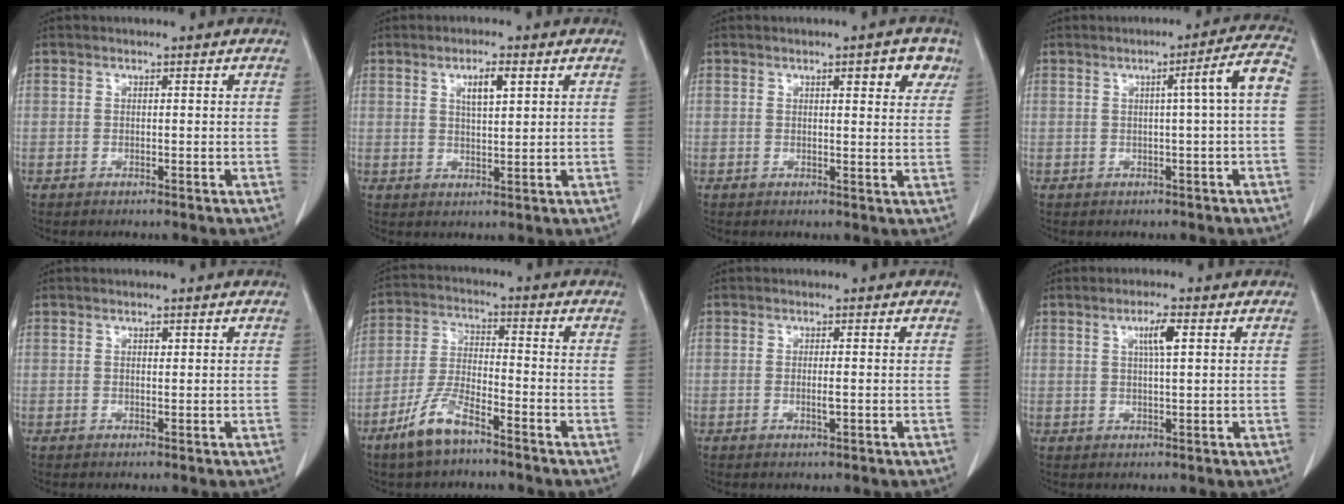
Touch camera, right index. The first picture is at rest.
{"total": 4.1, "force": [1.8, 0.9, 3.5], "torque": [-0.063, 0.000, 0.033]}
{"total": 4.6, "force": [2.5, 1.2, 3.6], "torque": [-0.042, 0.002, 0.029]}
{"total": 5.6, "force": [0.1, -0.8, 5.5], "torque": [-0.075, 0.010, 0.004]}
{"total": 0.6, "force": [0.3, 0.3, 0.4], "torque": [-0.009, -0.002, 0.006]}
{"total": 7.9, "force": [-5.5, 1.9, 5.4], "torque": [-0.123, -0.010, -0.108]}
{"total": 1.3, "force": [-0.1, 0.1, 1.3], "torque": [-0.022, -0.002, 0.001]}
{"total": 3.5, "force": [1.3, 0.3, 3.3], "torque": [-0.057, 0.001, 0.021]}